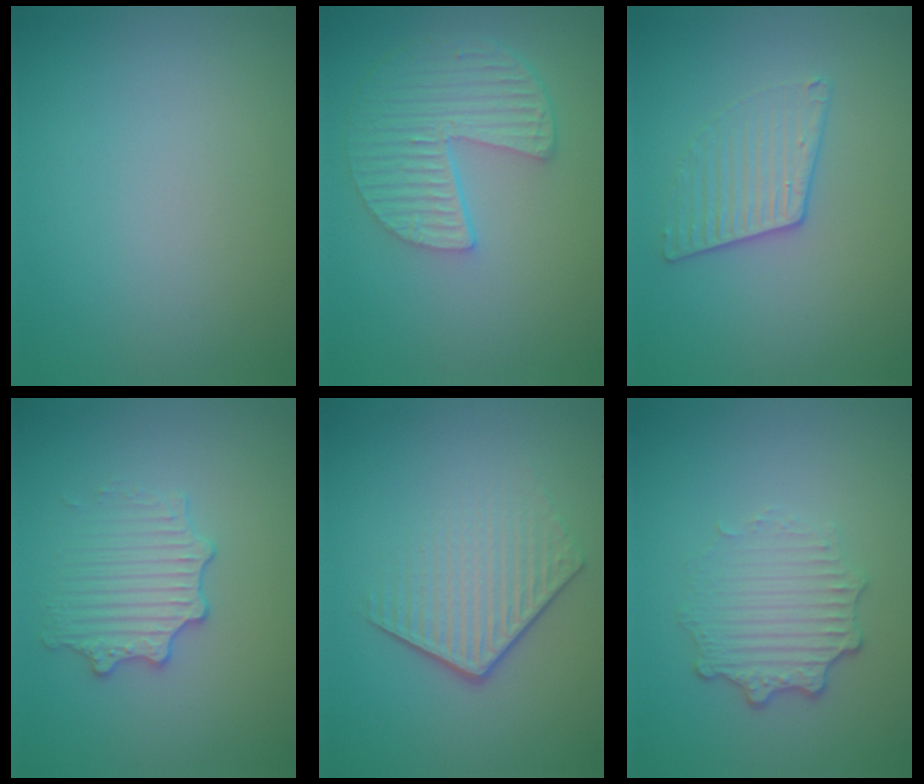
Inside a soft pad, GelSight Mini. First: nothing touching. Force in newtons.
{"total": 5.6, "press": 4.2, "slide": 3.7}
{"total": 2.3, "press": 1.9, "slide": 1.3}
{"total": 2.9, "press": 2.8, "slide": 0.7}
{"total": 4.3, "press": 2.8, "slide": 3.3}
{"total": 3.3, "press": 2.7, "slide": 1.9}